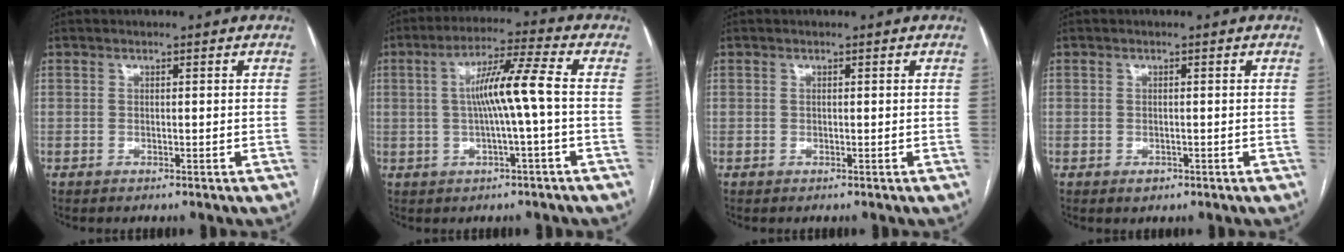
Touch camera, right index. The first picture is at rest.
{"total": 8.6, "force": [-0.1, -0.5, 8.6], "torque": [-0.154, 0.018, -0.003]}
{"total": 0.0}
{"total": 1.3, "force": [-0.6, 1.0, 0.5], "torque": [-0.004, 0.002, -0.004]}